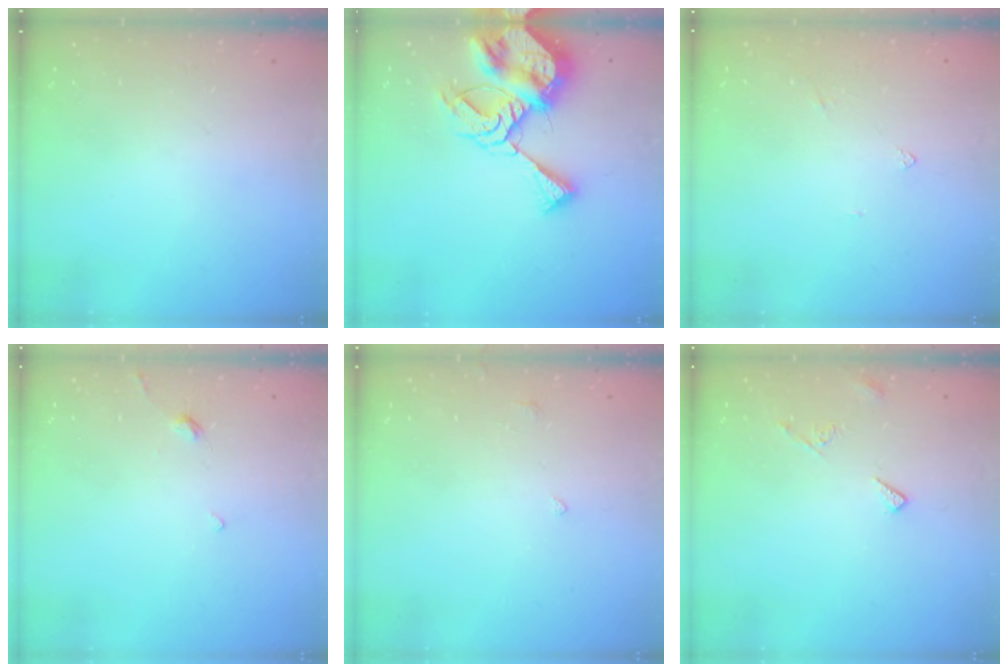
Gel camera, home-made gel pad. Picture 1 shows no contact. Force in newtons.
{"total": 14.5, "press": 14.4, "slide": 1.7}
{"total": 1.9, "press": 1.8, "slide": 0.4}
{"total": 1.7, "press": 1.6, "slide": 0.5}
{"total": 0.0}
{"total": 5.8, "press": 5.8, "slide": 0.5}